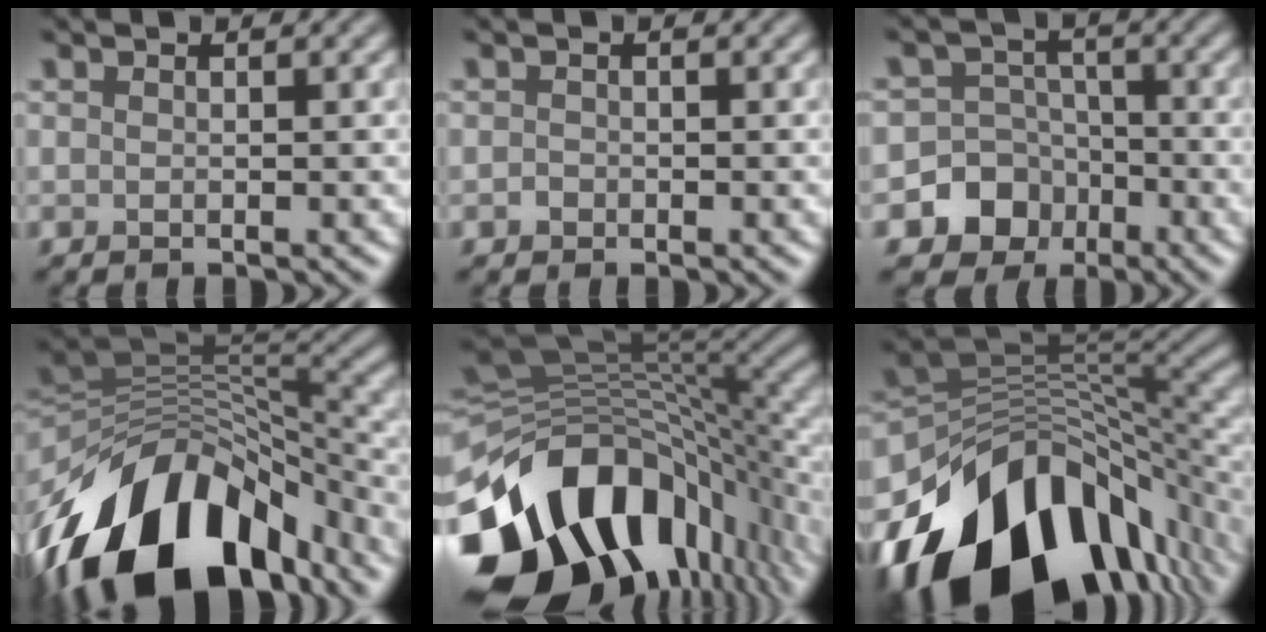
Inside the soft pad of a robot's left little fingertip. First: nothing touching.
{"total": 0.6, "force": [-0.4, 0.5, 0.2], "torque": [-0.002, -0.002, -0.008]}
{"total": 7.5, "force": [-3.6, 6.5, 1.2], "torque": [-0.003, -0.006, -0.089]}
{"total": 16.0, "force": [-9.1, 9.3, 9.2], "torque": [-0.168, 0.005, -0.148]}
{"total": 16.7, "force": [-7.3, 10.5, 10.7], "torque": [-0.202, -0.003, -0.118]}
{"total": 16.9, "force": [-8.3, 10.6, 10.2], "torque": [-0.203, -0.015, -0.133]}